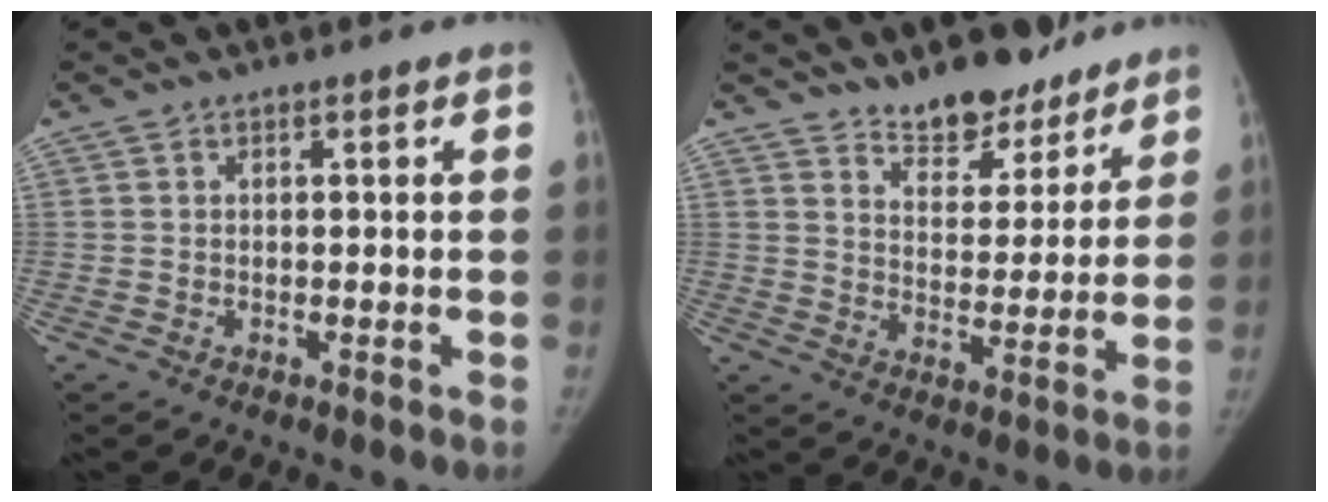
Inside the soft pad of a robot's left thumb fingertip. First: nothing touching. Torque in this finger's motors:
{"motor_torque": [0.07, 0.03, 0.24, -0.01, 0.00]}